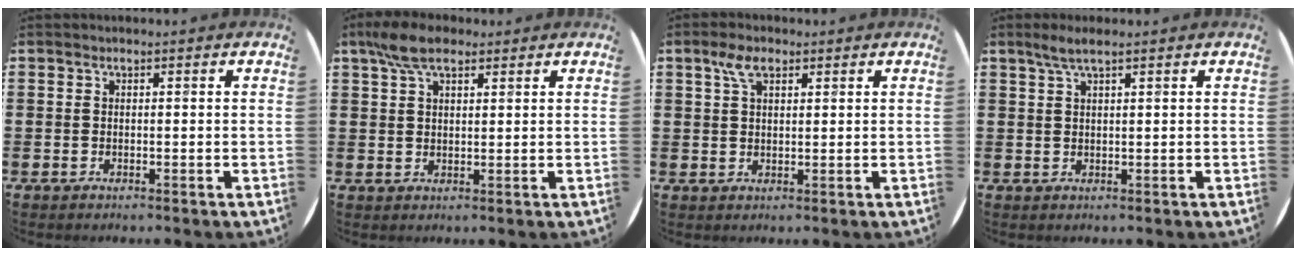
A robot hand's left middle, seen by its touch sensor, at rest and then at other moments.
{"total": 5.7, "force": [4.0, 2.7, 3.0], "torque": [-0.060, 0.003, 0.073]}
{"total": 3.7, "force": [2.3, 1.9, 2.2], "torque": [-0.050, 0.008, 0.043]}
{"total": 2.4, "force": [1.6, 0.0, 1.7], "torque": [-0.036, 0.002, 0.028]}